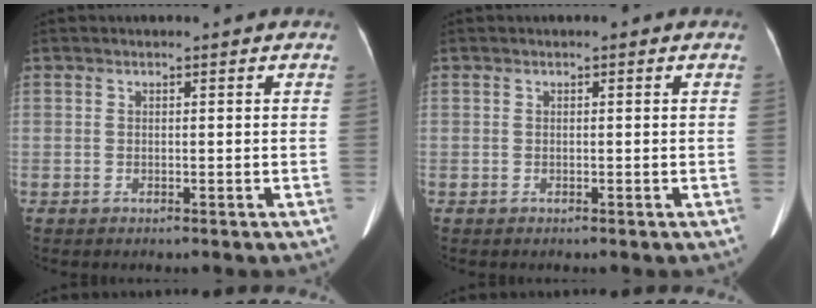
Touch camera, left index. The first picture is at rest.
{"total": 0.0}